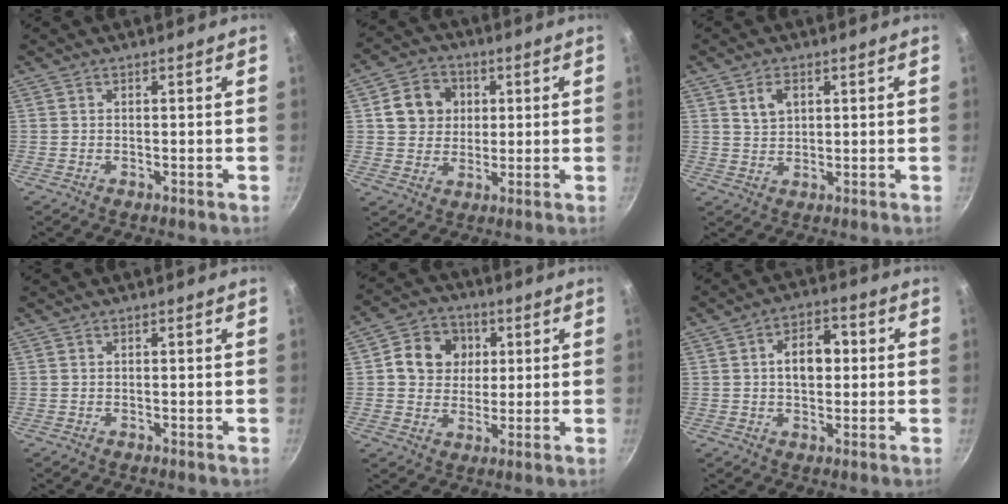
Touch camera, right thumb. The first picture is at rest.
{"total": 9.6, "force": [2.0, 8.4, 4.3], "torque": [-0.040, -0.001, 0.031]}
{"total": 4.1, "force": [1.8, 2.7, 2.5], "torque": [-0.035, -0.011, 0.036]}
{"total": 0.0}
{"total": 10.6, "force": [2.1, 9.1, 4.9], "torque": [-0.043, 0.002, 0.029]}
{"total": 8.1, "force": [0.9, 5.1, 6.3], "torque": [-0.078, 0.017, 0.009]}